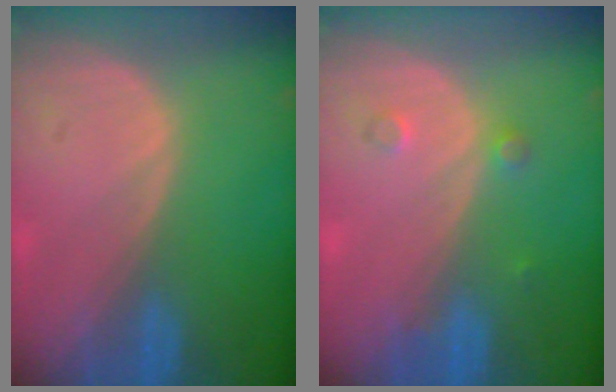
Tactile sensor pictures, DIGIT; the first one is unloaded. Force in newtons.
{"total": 1.7, "press": 1.7, "slide": 0.3}